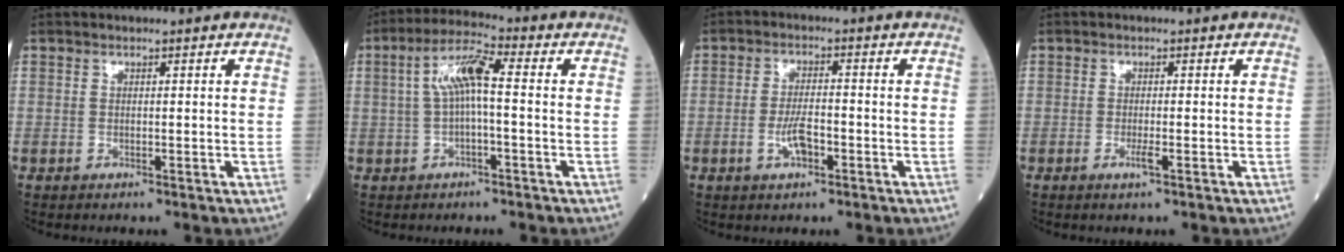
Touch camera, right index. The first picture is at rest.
{"total": 6.9, "force": [0.5, 1.1, 6.8], "torque": [-0.133, 0.024, 0.007]}
{"total": 4.3, "force": [-1.6, 1.4, 3.7], "torque": [-0.073, 0.001, -0.030]}
{"total": 1.7, "force": [-0.7, 0.1, 1.5], "torque": [-0.030, -0.003, -0.013]}